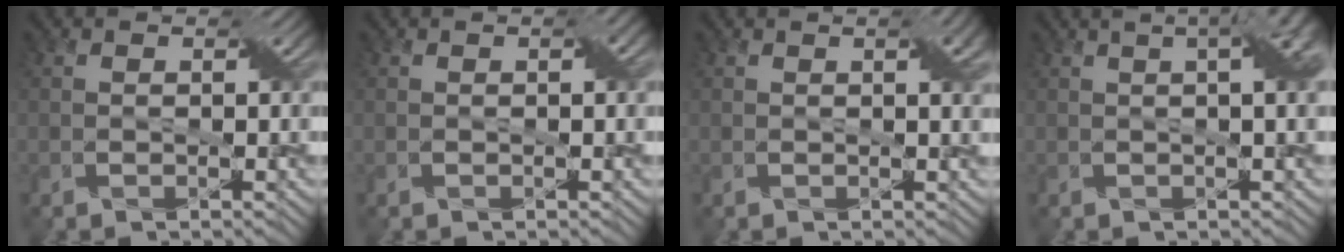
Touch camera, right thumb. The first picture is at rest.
{"total": 1.1, "force": [0.2, 0.2, 1.1], "torque": [-0.015, 0.005, 0.003]}
{"total": 2.7, "force": [1.1, 0.6, 2.5], "torque": [-0.037, 0.006, 0.017]}
{"total": 6.8, "force": [1.6, 2.4, 6.1], "torque": [-0.056, 0.034, 0.008]}